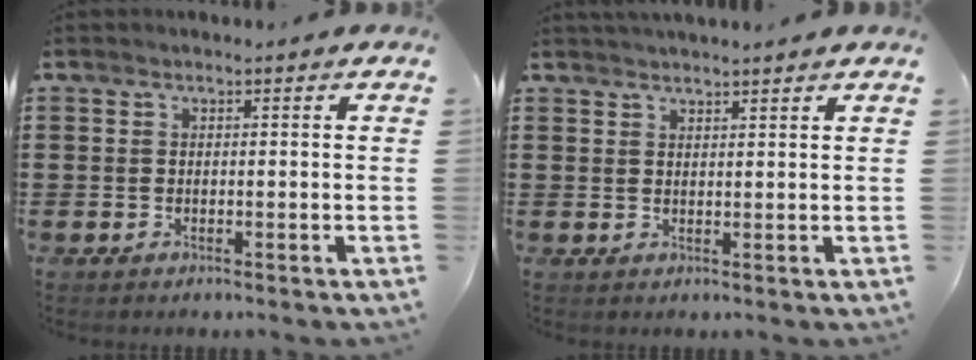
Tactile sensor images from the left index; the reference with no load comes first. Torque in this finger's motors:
{"motor_torque": [1.05, -1.09, 0.43, 0.06]}